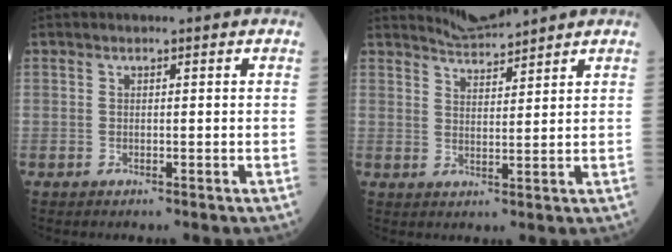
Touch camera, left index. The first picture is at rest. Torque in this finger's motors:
{"motor_torque": [-0.73, -0.88, -0.31, -0.21]}